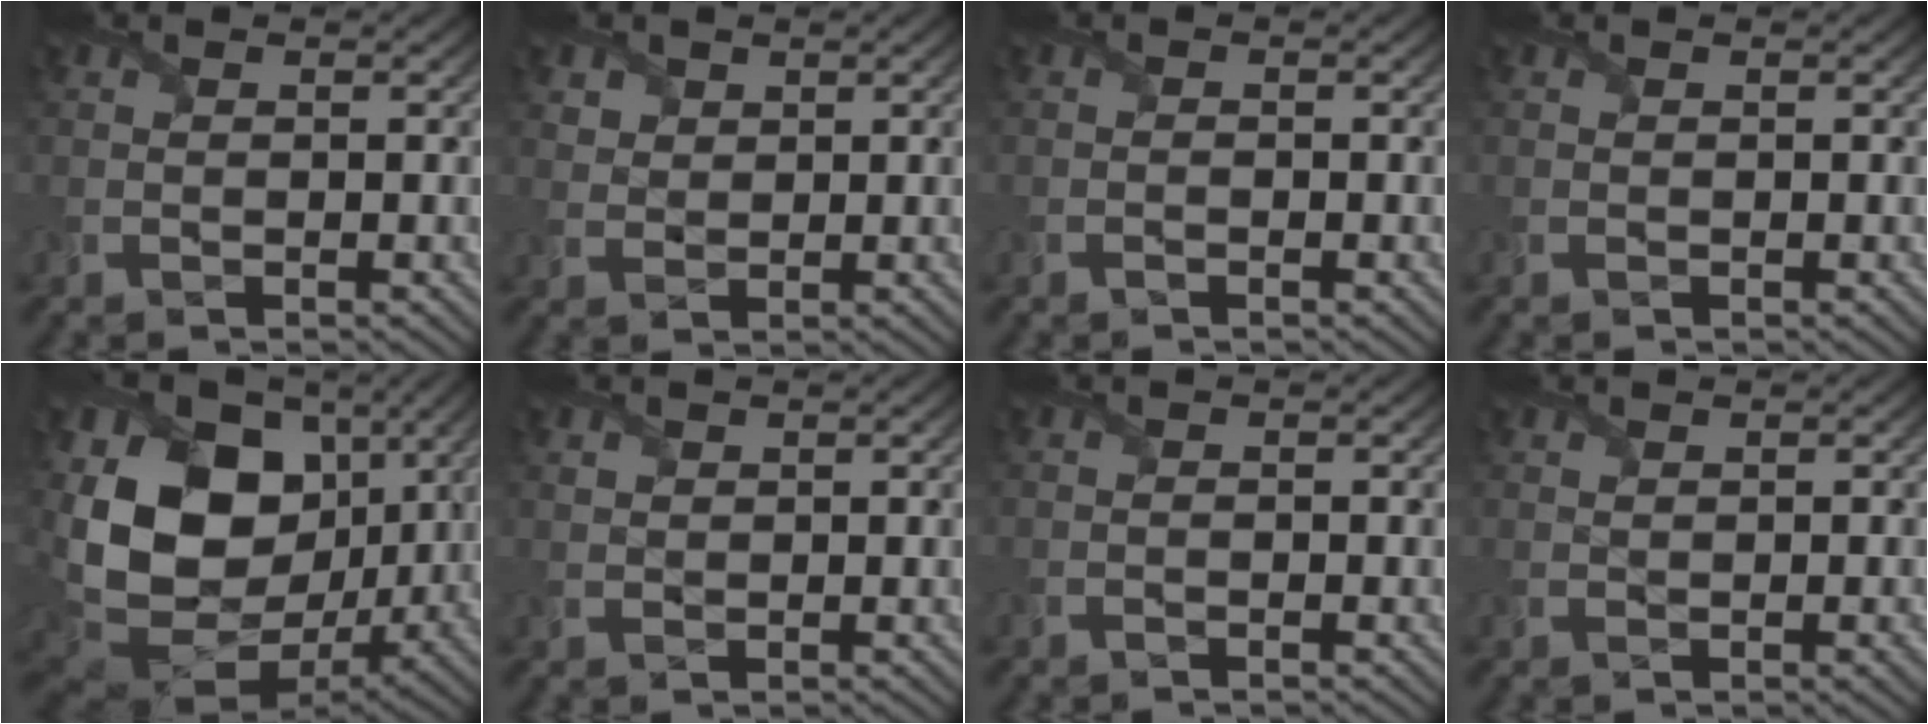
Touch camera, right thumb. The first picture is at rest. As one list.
[{"total": 2.5, "force": [1.8, 1.7, 0.4], "torque": [-0.023, -0.009, 0.042]}, {"total": 0.5, "force": [-0.4, 0.2, 0.3], "torque": [-0.007, -0.001, -0.006]}, {"total": 0.0}, {"total": 19.7, "force": [3.2, 14.8, 12.6], "torque": [-0.299, -0.012, 0.077]}, {"total": 1.2, "force": [1.0, 0.6, 0.2], "torque": [-0.006, -0.002, 0.021]}, {"total": 0.0}, {"total": 1.1, "force": [0.7, 0.3, 0.8], "torque": [-0.014, 0.001, 0.016]}]